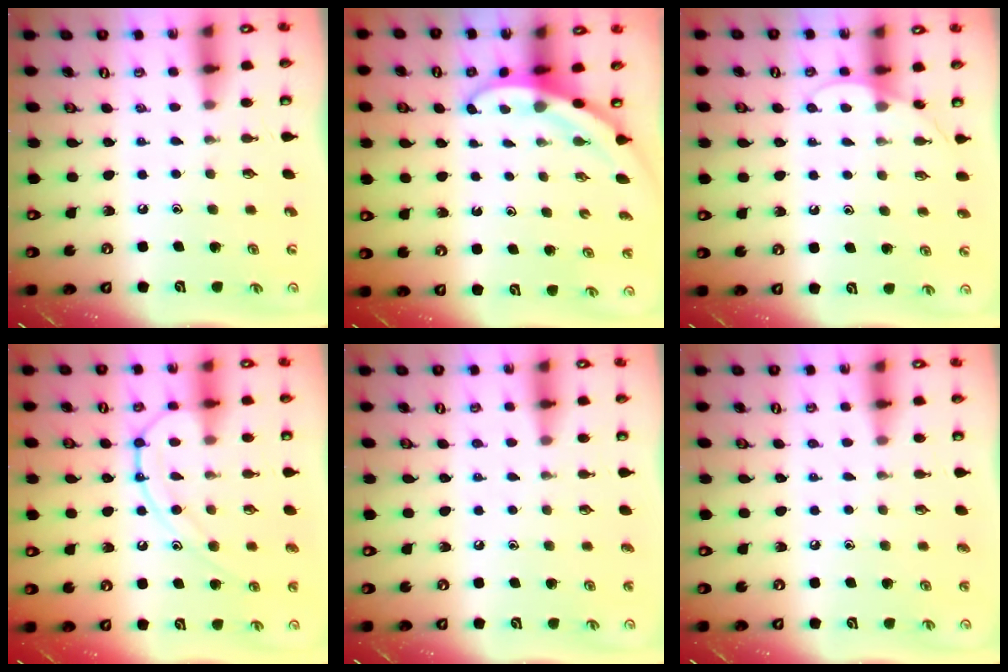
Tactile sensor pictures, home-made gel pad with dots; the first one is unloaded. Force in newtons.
{"total": 3.3, "press": 3.3, "slide": 0.2}
{"total": 4.0, "press": 4.0, "slide": 0.4}
{"total": 12.1, "press": 12.1, "slide": 1.2}
{"total": 3.8, "press": 3.7, "slide": 0.5}
{"total": 2.3, "press": 2.3, "slide": 0.2}